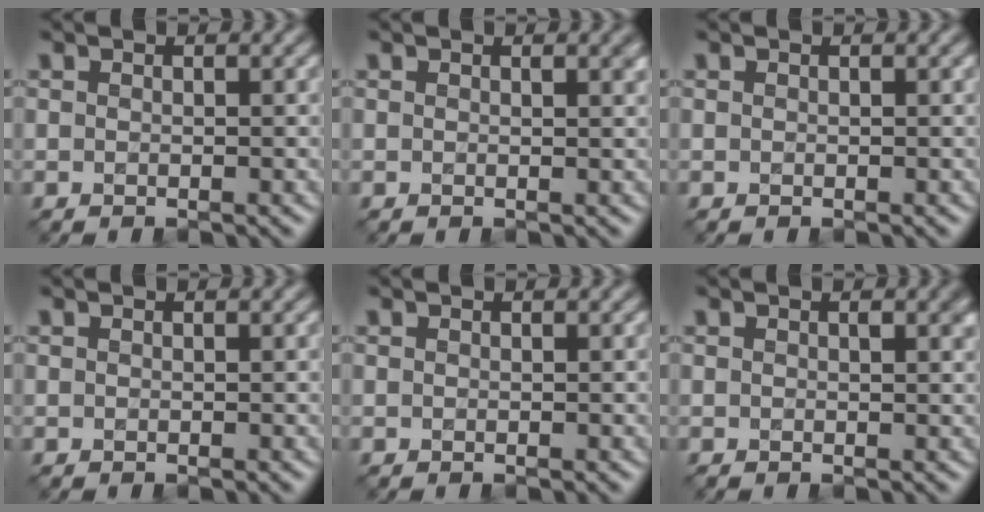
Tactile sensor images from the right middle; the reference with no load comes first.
{"total": 0.8, "force": [0.4, 0.2, 0.6], "torque": [-0.007, -0.001, 0.007]}
{"total": 0.0}
{"total": 0.0}
{"total": 0.0}
{"total": 1.1, "force": [0.3, 0.3, 1.0], "torque": [-0.012, 0.000, 0.005]}